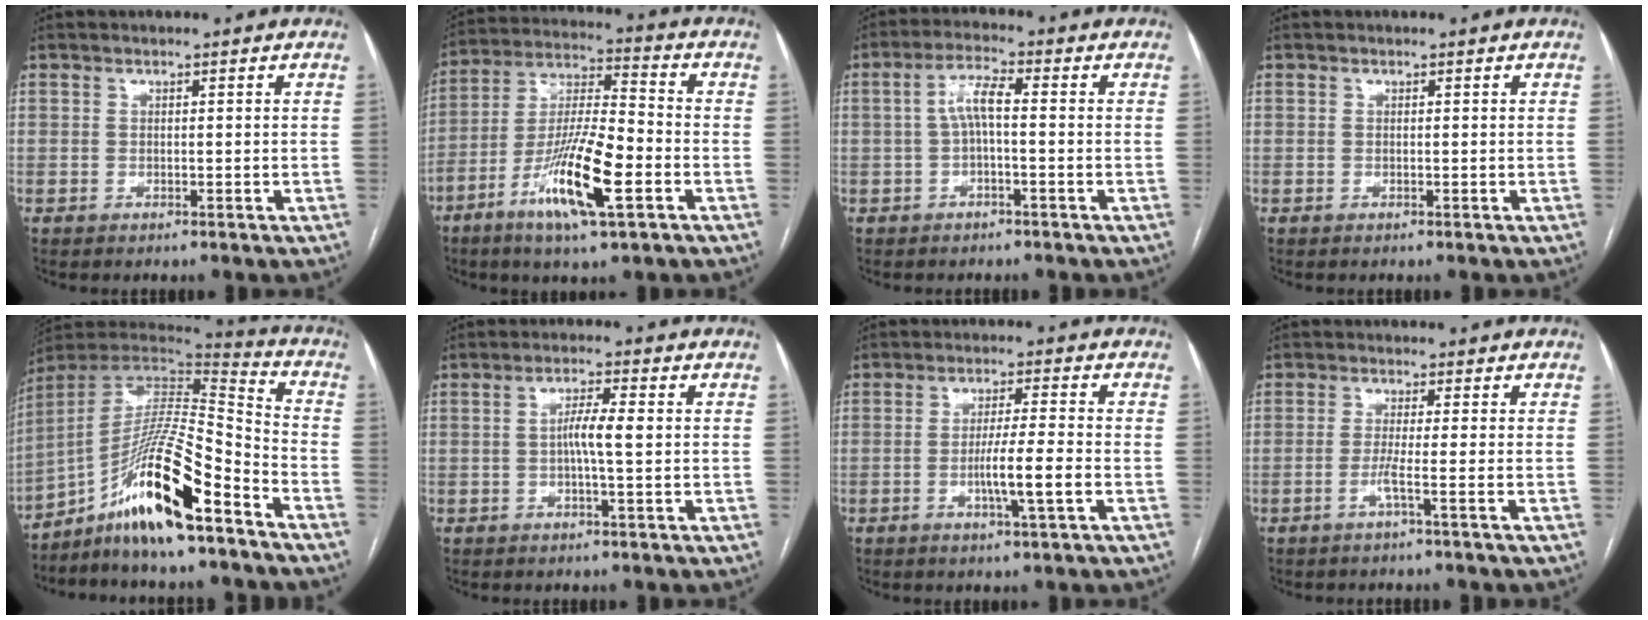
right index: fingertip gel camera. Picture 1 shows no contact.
{"total": 14.7, "force": [-6.2, 2.1, 13.2], "torque": [-0.255, -0.010, -0.112]}
{"total": 4.8, "force": [-0.1, 0.9, 4.7], "torque": [-0.090, 0.019, -0.002]}
{"total": 0.0}
{"total": 17.5, "force": [-10.7, 1.6, 13.7], "torque": [-0.267, -0.002, -0.191]}
{"total": 4.1, "force": [-0.1, 0.1, 4.1], "torque": [-0.076, 0.006, -0.003]}
{"total": 6.1, "force": [-1.7, -0.5, 5.9], "torque": [-0.102, -0.007, -0.029]}
{"total": 2.7, "force": [-1.3, -1.2, 2.0], "torque": [-0.038, 0.000, -0.026]}